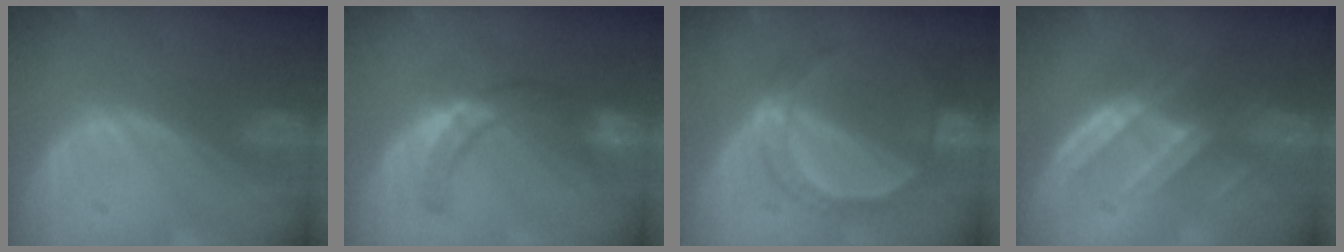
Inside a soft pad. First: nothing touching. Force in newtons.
{"total": 7.5, "press": 7.3, "slide": 1.8}
{"total": 7.3, "press": 6.4, "slide": 3.4}
{"total": 7.2, "press": 6.7, "slide": 2.6}